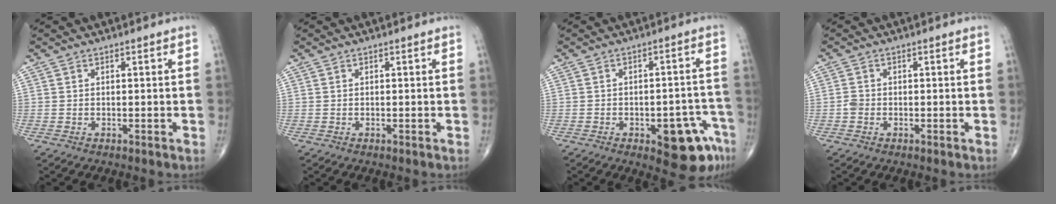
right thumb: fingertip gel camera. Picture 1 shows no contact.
{"total": 0.0}
{"total": 10.6, "force": [-5.3, 4.2, 8.1], "torque": [-0.069, 0.037, -0.058]}
{"total": 1.3, "force": [-0.5, 1.0, 0.7], "torque": [-0.011, 0.002, -0.011]}